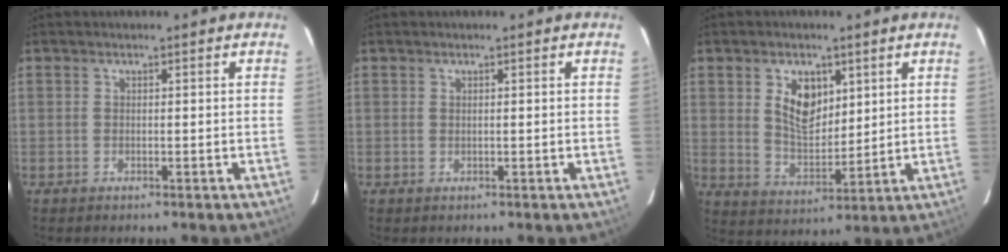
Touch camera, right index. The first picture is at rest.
{"total": 0.0}
{"total": 8.5, "force": [3.3, 5.2, 5.9], "torque": [-0.103, 0.005, 0.070]}